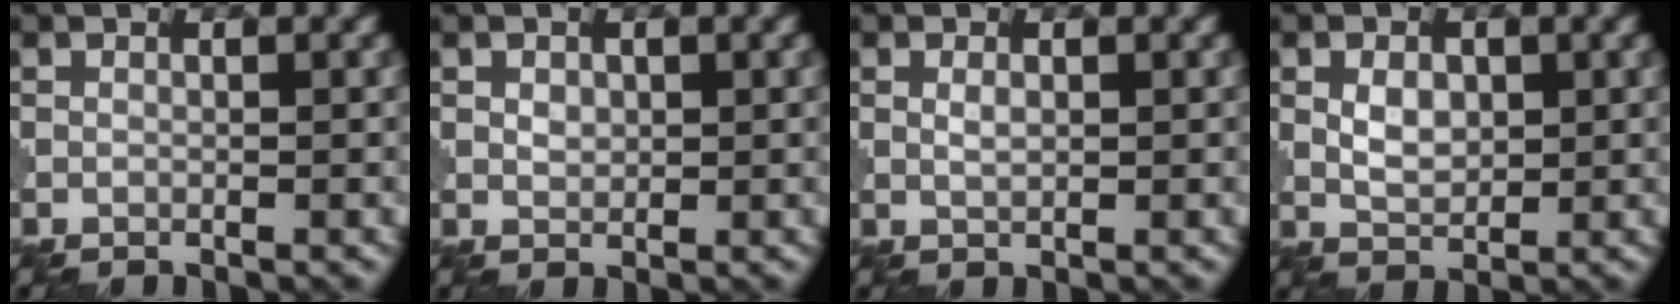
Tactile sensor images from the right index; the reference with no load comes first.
{"total": 1.2, "force": [0.4, 0.9, 0.7], "torque": [-0.012, -0.001, 0.008]}
{"total": 1.0, "force": [0.2, 0.4, 0.9], "torque": [-0.021, 0.000, 0.005]}
{"total": 2.7, "force": [0.4, 1.7, 2.0], "torque": [-0.039, 0.001, 0.008]}